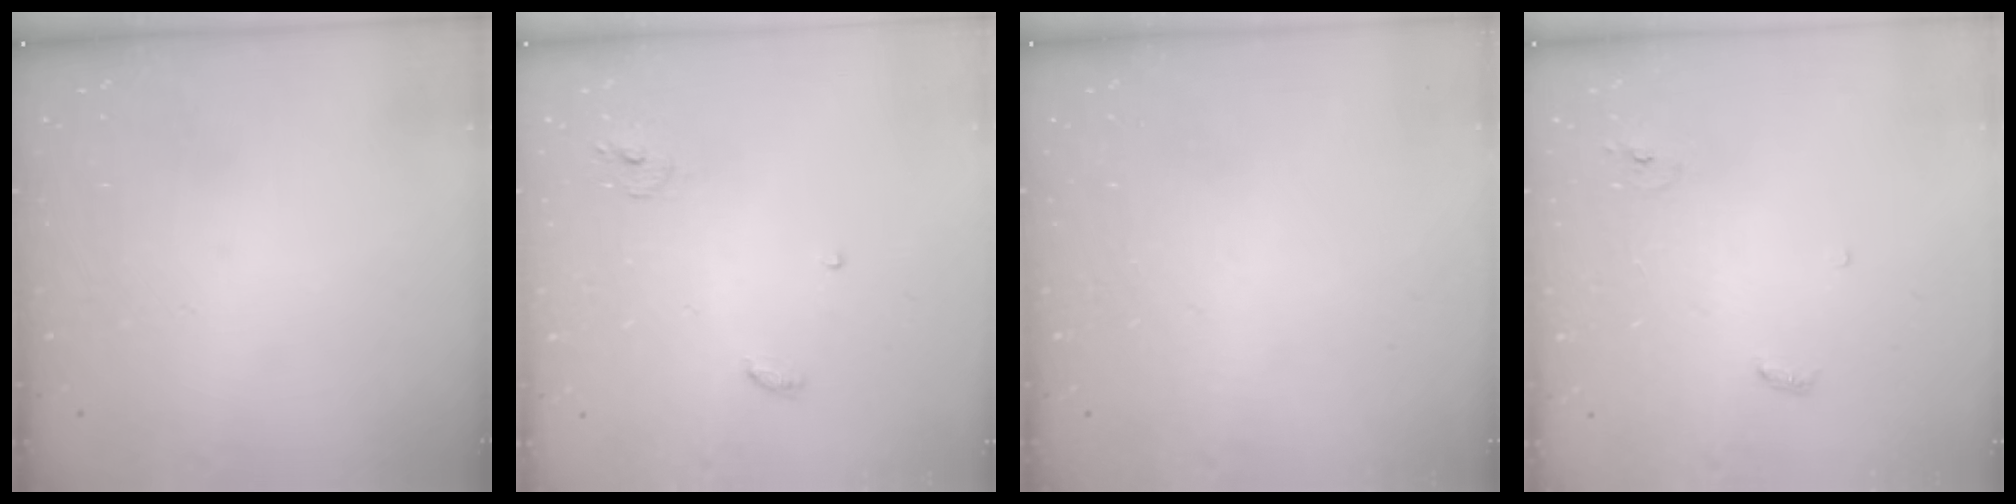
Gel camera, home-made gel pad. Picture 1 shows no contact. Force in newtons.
{"total": 4.2, "press": 4.2, "slide": 0.2}
{"total": 0.0}
{"total": 3.4, "press": 3.4, "slide": 0.2}